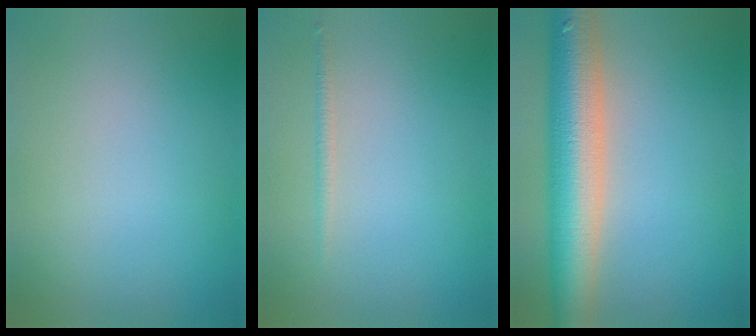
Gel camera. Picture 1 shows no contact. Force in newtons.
{"total": 0.8, "press": 0.8, "slide": 0.0}
{"total": 9.4, "press": 9.4, "slide": 0.5}